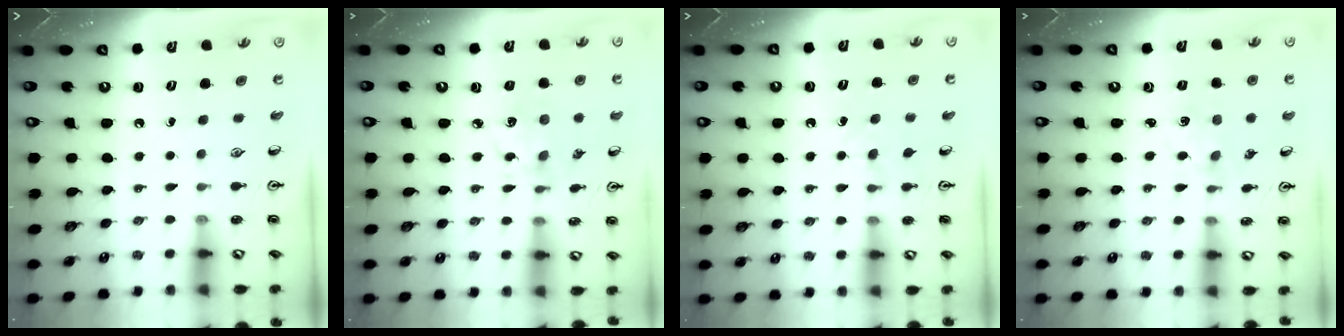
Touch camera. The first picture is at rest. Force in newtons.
{"total": 6.7, "press": 6.7, "slide": 0.4}
{"total": 3.9, "press": 3.8, "slide": 0.6}
{"total": 1.2, "press": 1.2, "slide": 0.3}